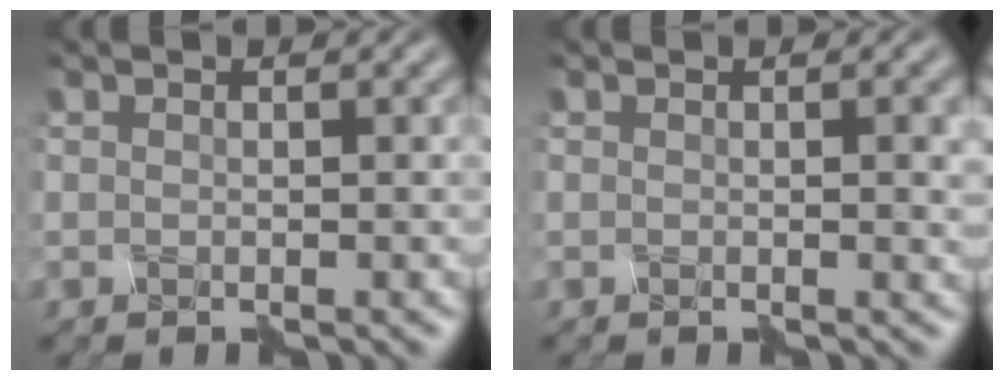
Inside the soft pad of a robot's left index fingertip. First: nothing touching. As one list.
[{"total": 1.5, "force": [0.1, 0.2, 1.5], "torque": [-0.018, 0.001, 0.000]}]